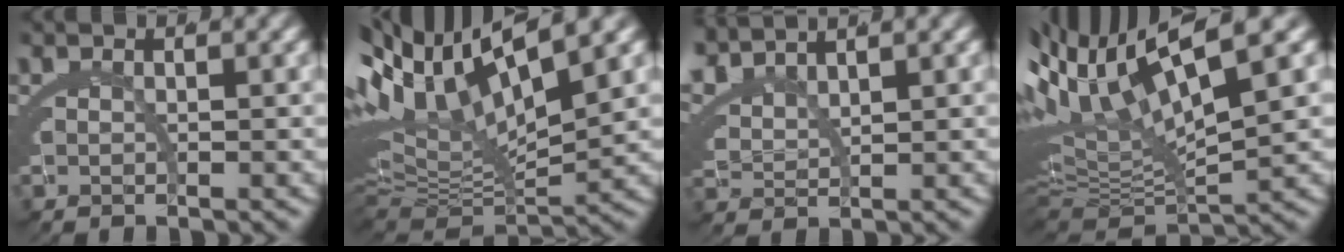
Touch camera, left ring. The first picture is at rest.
{"total": 13.6, "force": [4.3, 7.9, 10.2], "torque": [-0.200, 0.009, 0.065]}
{"total": 4.2, "force": [3.4, 1.6, 1.9], "torque": [-0.061, 0.002, 0.069]}
{"total": 11.6, "force": [3.3, 6.6, 9.0], "torque": [-0.182, 0.010, 0.047]}